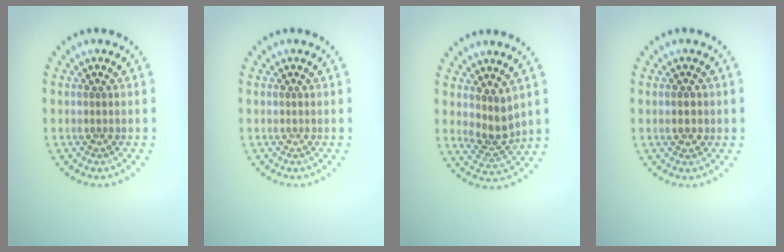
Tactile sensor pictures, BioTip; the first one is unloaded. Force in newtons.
{"total": 0.0}
{"total": 2.7, "press": 2.1, "slide": 1.7}
{"total": 1.7, "press": 1.7, "slide": 0.1}